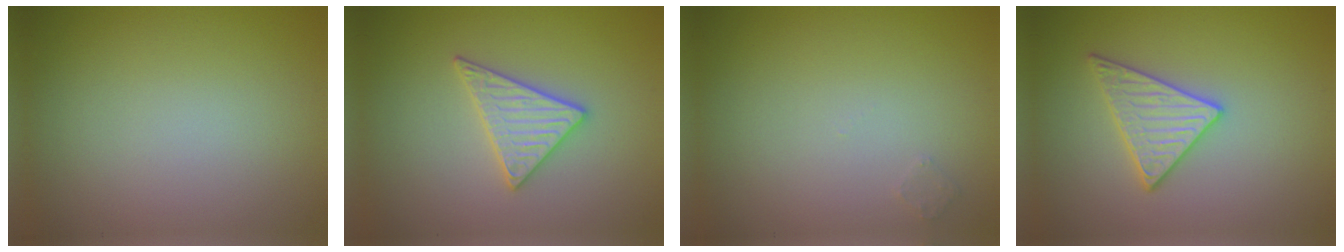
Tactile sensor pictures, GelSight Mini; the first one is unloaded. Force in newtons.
{"total": 2.9, "press": 2.8, "slide": 0.5}
{"total": 0.7, "press": 0.7, "slide": 0.0}
{"total": 3.1, "press": 3.0, "slide": 0.7}